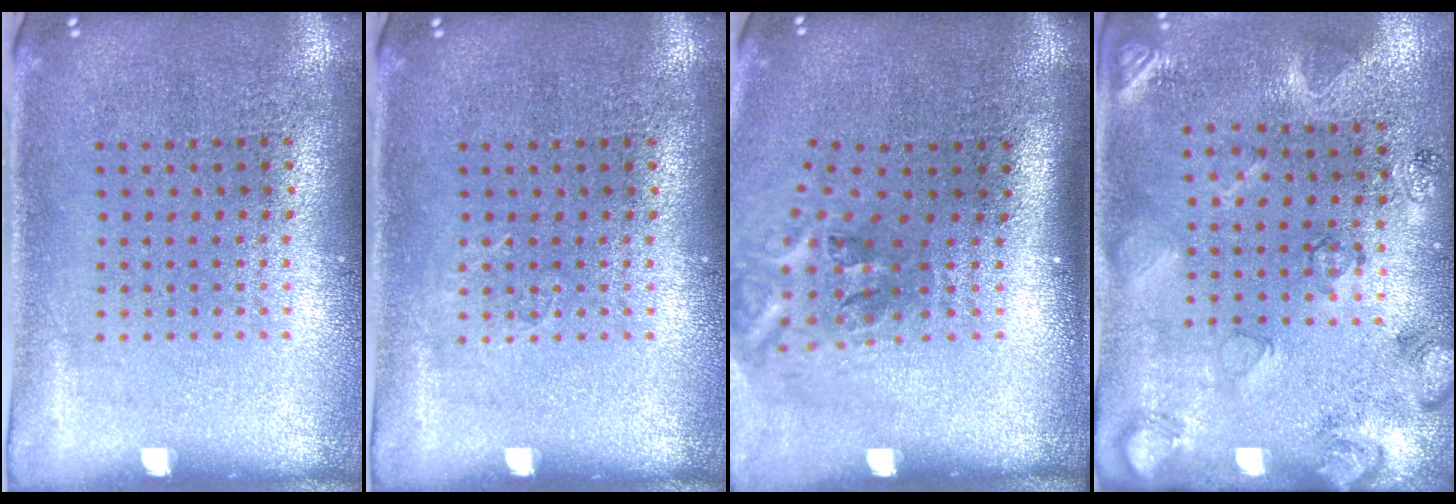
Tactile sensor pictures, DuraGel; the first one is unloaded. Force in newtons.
{"total": 0.6, "press": 0.5, "slide": 0.2}
{"total": 2.3, "press": 1.3, "slide": 1.9}
{"total": 2.1, "press": 1.8, "slide": 1.2}